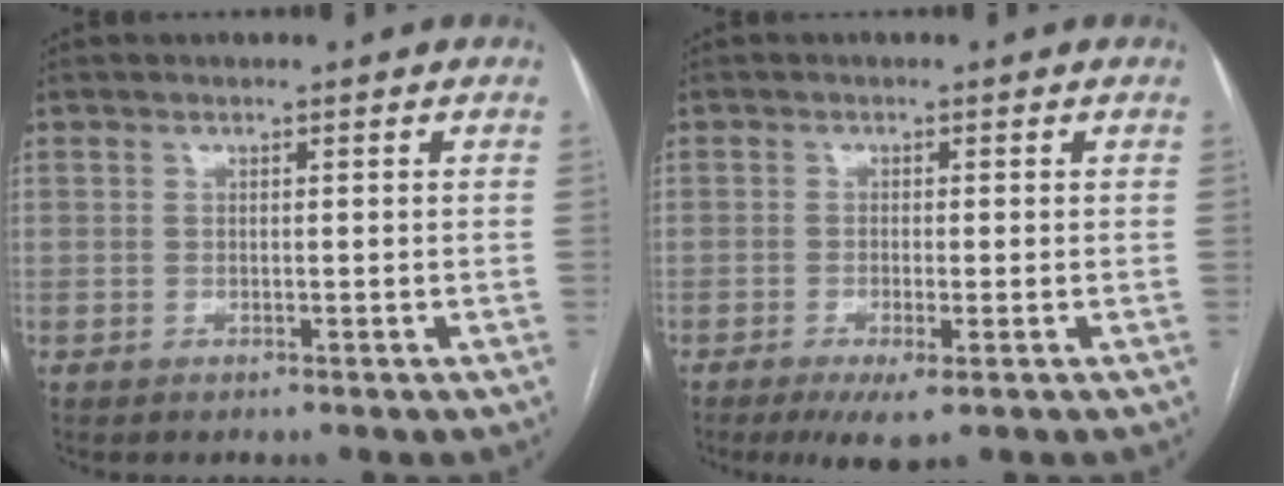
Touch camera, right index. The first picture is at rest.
{"total": 4.2, "force": [-2.1, 0.6, 3.5], "torque": [-0.059, -0.011, -0.032]}